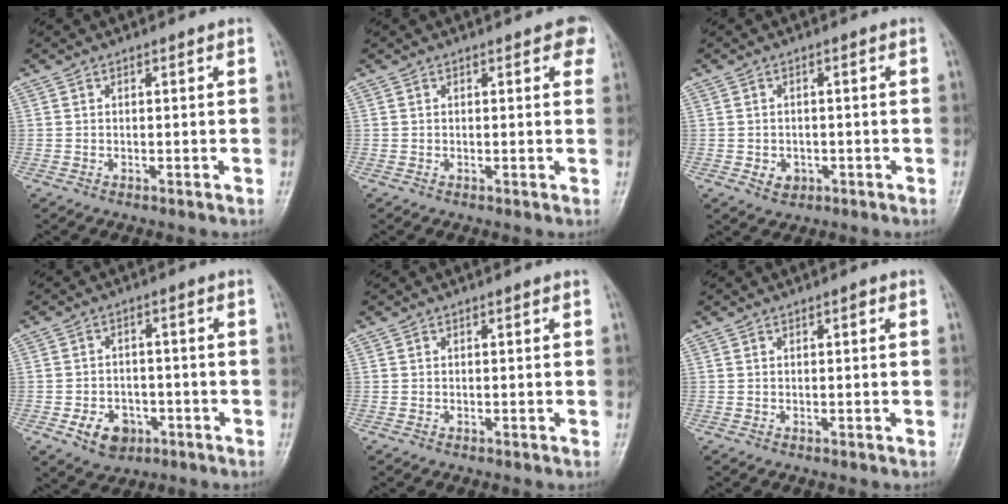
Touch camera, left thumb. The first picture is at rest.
{"total": 3.0, "force": [1.4, 1.5, 2.1], "torque": [-0.002, 0.000, 0.008]}
{"total": 3.1, "force": [-1.0, 2.6, 1.4], "torque": [-0.009, 0.003, -0.011]}
{"total": 7.0, "force": [-2.9, 5.3, 3.6], "torque": [-0.038, 0.021, -0.042]}
{"total": 0.0}
{"total": 0.9, "force": [0.3, 0.4, 0.7], "torque": [-0.011, 0.002, 0.002]}